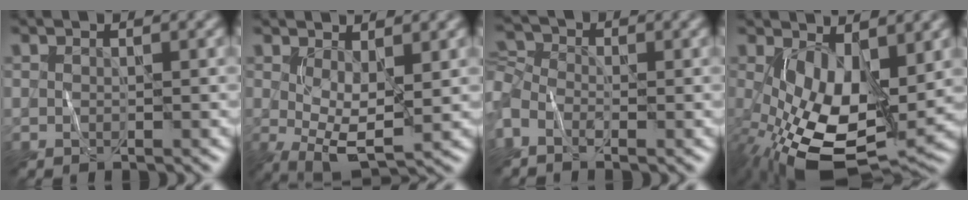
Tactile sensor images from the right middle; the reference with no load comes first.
{"total": 3.8, "force": [0.5, 1.6, 3.4], "torque": [-0.067, -0.009, 0.014]}
{"total": 2.6, "force": [-0.9, 1.7, 1.7], "torque": [-0.042, 0.000, -0.023]}
{"total": 10.3, "force": [-1.5, 5.1, 8.9], "torque": [-0.185, -0.028, -0.015]}